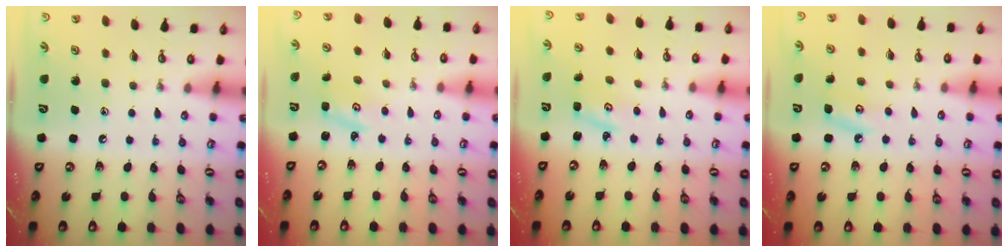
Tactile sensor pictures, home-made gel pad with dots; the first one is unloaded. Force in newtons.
{"total": 1.8, "press": 1.8, "slide": 0.0}
{"total": 2.8, "press": 2.8, "slide": 0.4}
{"total": 6.6, "press": 6.6, "slide": 0.7}